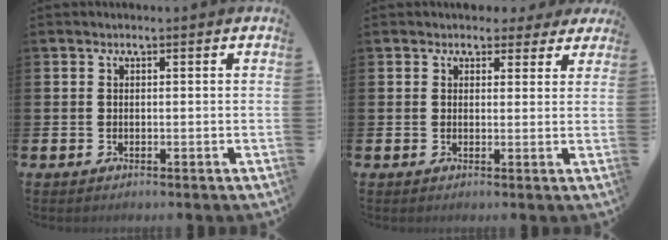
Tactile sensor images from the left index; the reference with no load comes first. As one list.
[{"total": 2.9, "force": [2.4, 1.6, 0.4], "torque": [0.001, -0.005, 0.039]}]